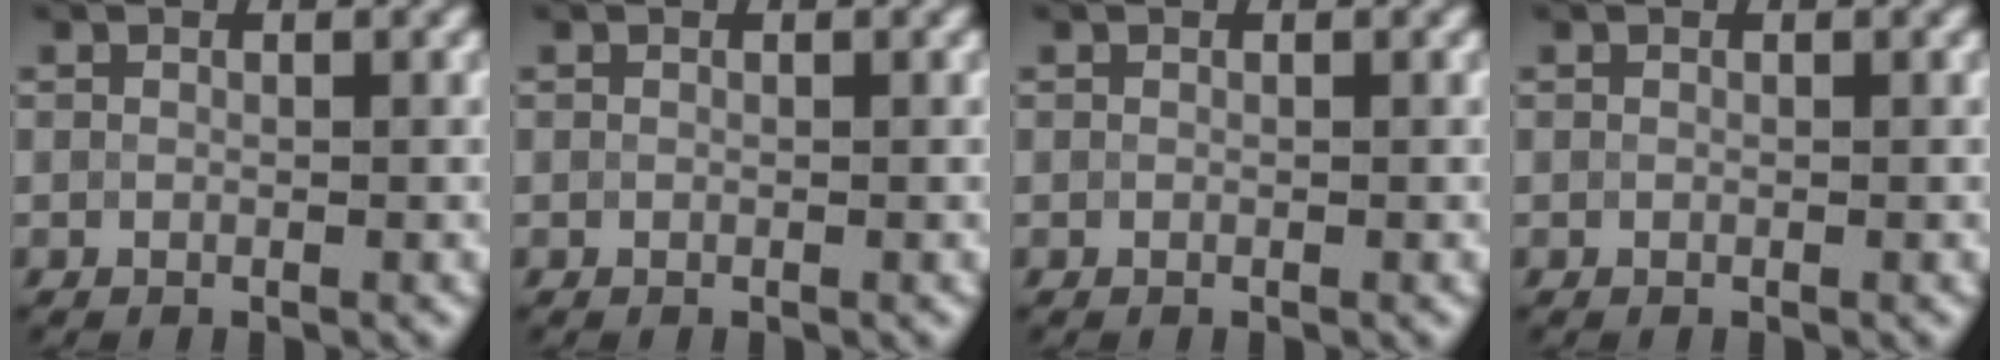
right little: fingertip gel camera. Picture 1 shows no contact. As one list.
[{"total": 0.0}, {"total": 0.0}, {"total": 0.0}]